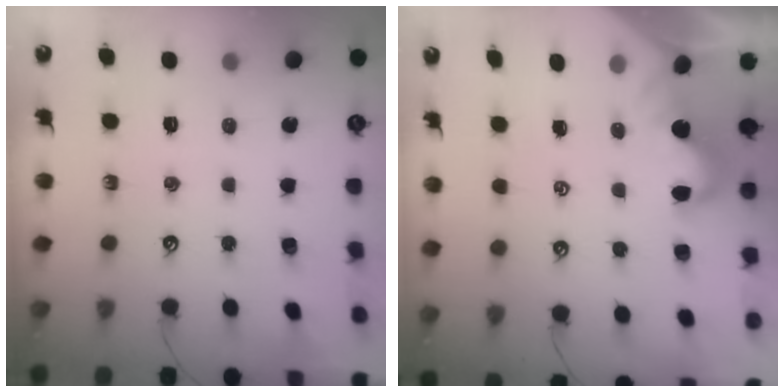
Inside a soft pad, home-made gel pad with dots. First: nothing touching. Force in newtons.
{"total": 1.9, "press": 1.8, "slide": 0.6}